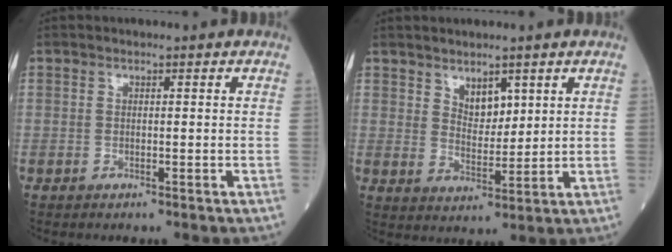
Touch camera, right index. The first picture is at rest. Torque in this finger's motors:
{"motor_torque": [-0.05, 0.12, 0.04, 0.00]}